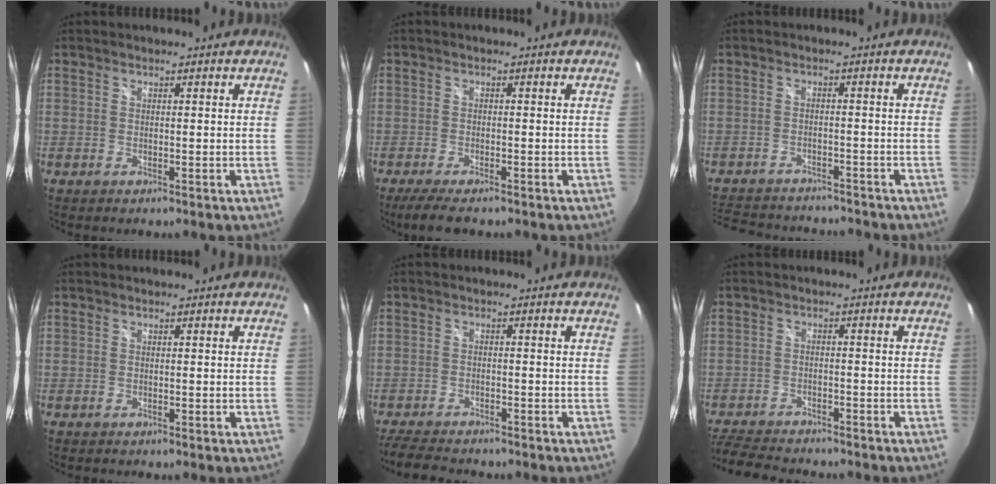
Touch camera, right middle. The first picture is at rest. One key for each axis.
{"total": 5.6, "fx": -4.4, "fy": 1.0, "fz": 3.4, "tx": -0.077, "ty": -0.025, "tz": -0.077}
{"total": 13.4, "fx": -11.8, "fy": 4.4, "fz": 4.5, "tx": -0.115, "ty": -0.001, "tz": -0.176}
{"total": 0.0}
{"total": 7.1, "fx": -6.5, "fy": 1.8, "fz": 2.3, "tx": -0.072, "ty": -0.012, "tz": -0.109}
{"total": 9.9, "fx": -9.0, "fy": 2.7, "fz": 3.2, "tx": -0.098, "ty": -0.002, "tz": -0.153}